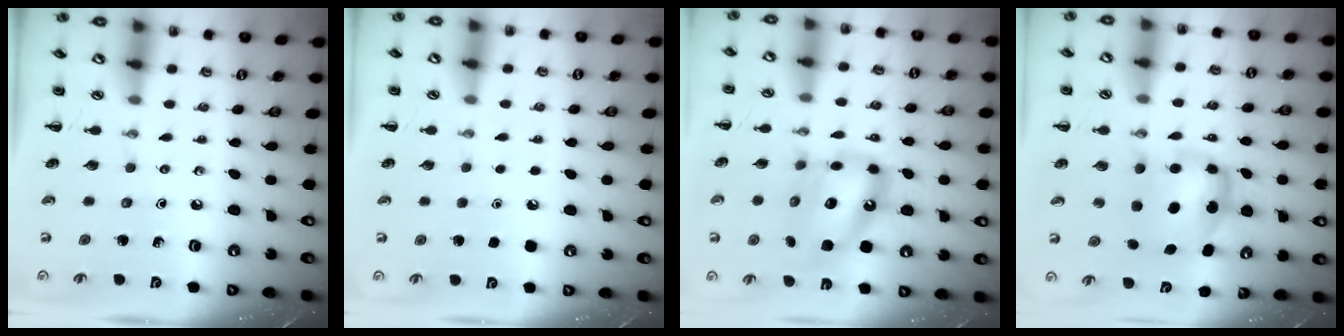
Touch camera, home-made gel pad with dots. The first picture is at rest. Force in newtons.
{"total": 1.7, "press": 1.7, "slide": 0.1}
{"total": 14.1, "press": 13.6, "slide": 3.6}
{"total": 6.0, "press": 5.9, "slide": 0.7}